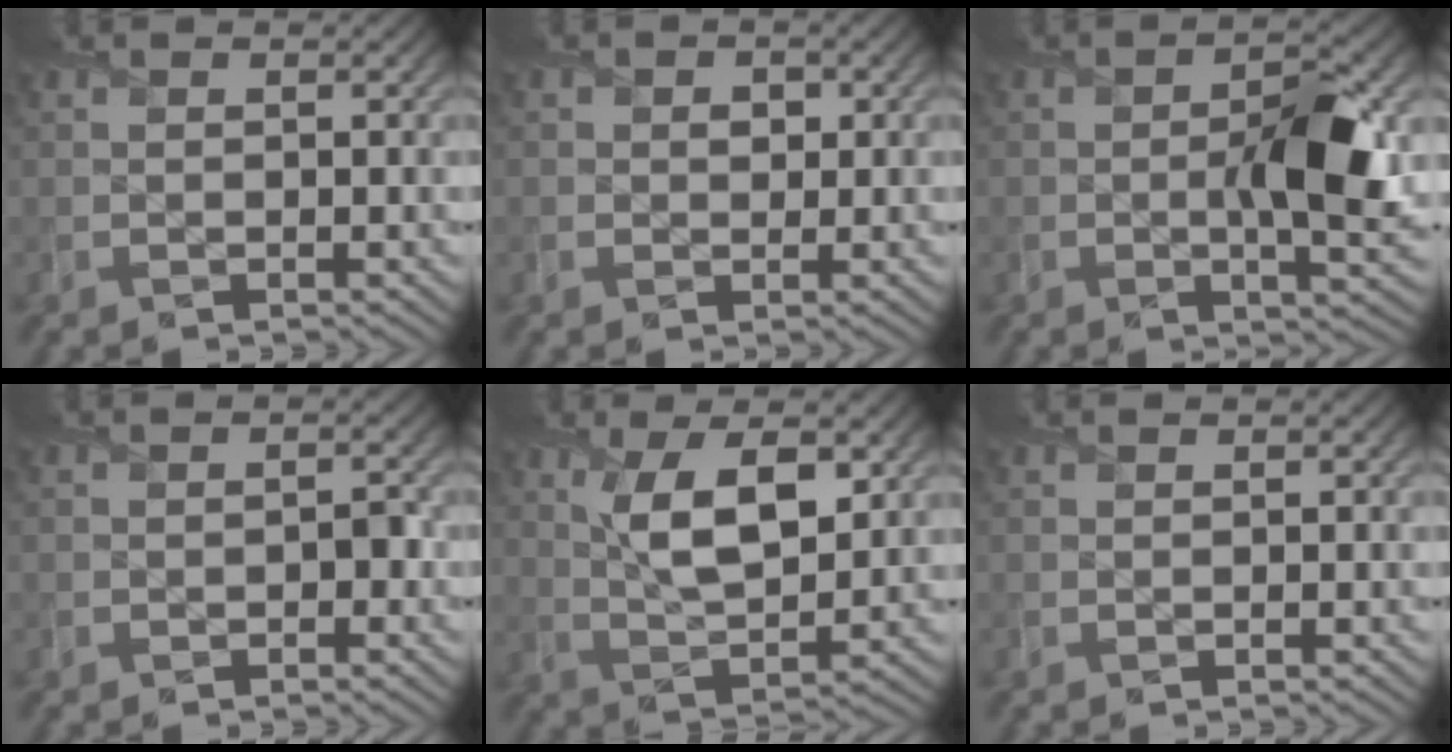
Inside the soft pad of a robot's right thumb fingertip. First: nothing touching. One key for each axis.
{"total": 1.5, "fx": 0.3, "fy": 1.3, "fz": 0.7, "tx": -0.009, "ty": -0.007, "tz": 0.001}
{"total": 7.2, "fx": -0.4, "fy": 2.6, "fz": 6.7, "tx": -0.101, "ty": -0.002, "tz": -0.004}
{"total": 1.4, "fx": -0.6, "fy": 1.0, "fz": 0.7, "tx": -0.011, "ty": -0.003, "tz": -0.009}
{"total": 8.5, "fx": 2.9, "fy": 3.6, "fz": 7.1, "tx": -0.139, "ty": 0.001, "tz": 0.052}
{"total": 0.0}